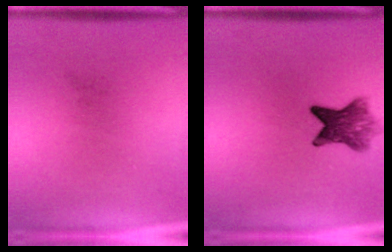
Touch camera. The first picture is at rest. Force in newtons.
{"total": 6.5}